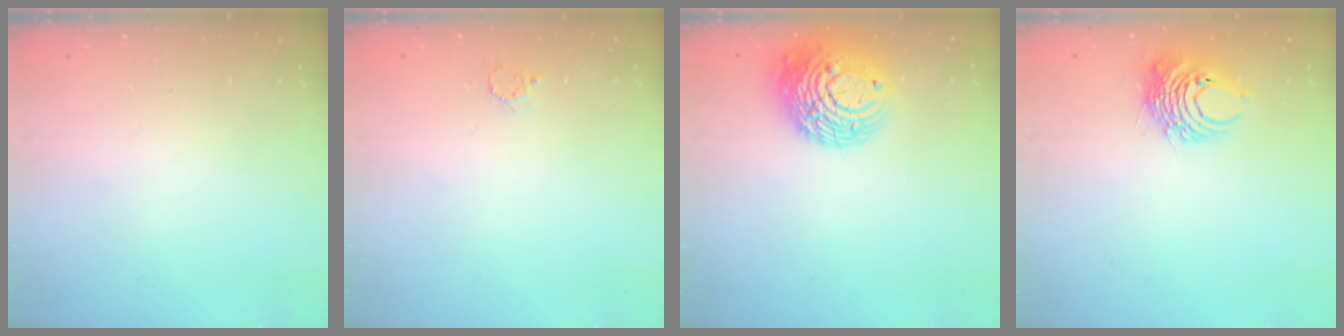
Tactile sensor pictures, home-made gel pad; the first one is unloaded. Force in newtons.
{"total": 2.4, "press": 2.4, "slide": 0.3}
{"total": 13.3, "press": 13.2, "slide": 1.2}
{"total": 9.2, "press": 9.2, "slide": 0.6}